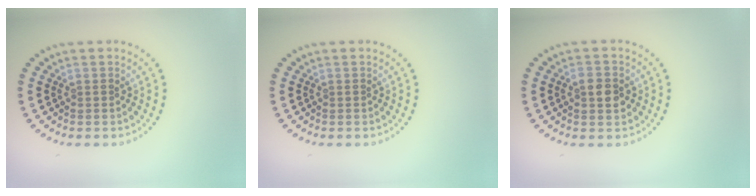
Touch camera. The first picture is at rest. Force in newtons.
{"total": 0.0}
{"total": 2.5, "press": 2.5, "slide": 0.1}